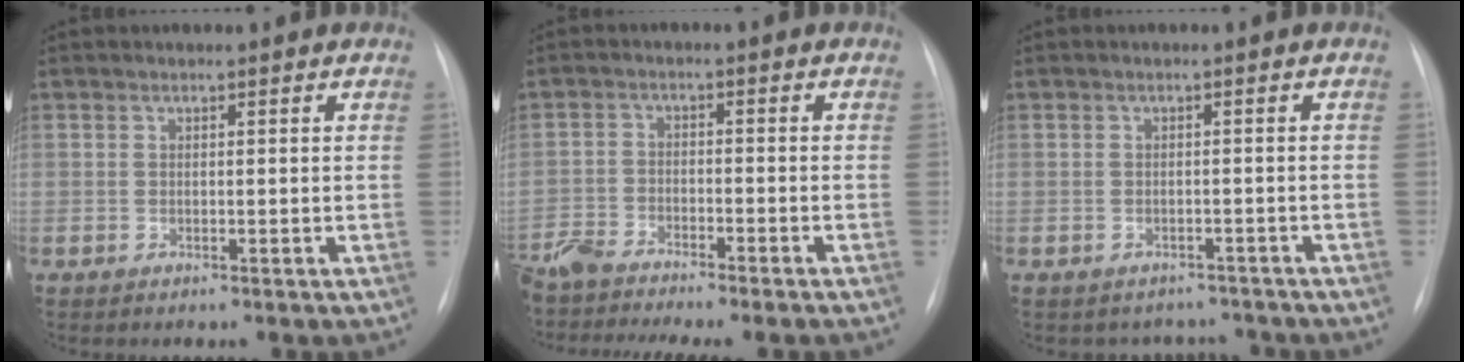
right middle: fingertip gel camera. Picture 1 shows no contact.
{"total": 10.0, "force": [-9.2, -0.2, 3.9], "torque": [-0.059, -0.007, -0.151]}
{"total": 4.2, "force": [-3.7, 1.9, -0.6], "torque": [0.015, 0.019, -0.043]}